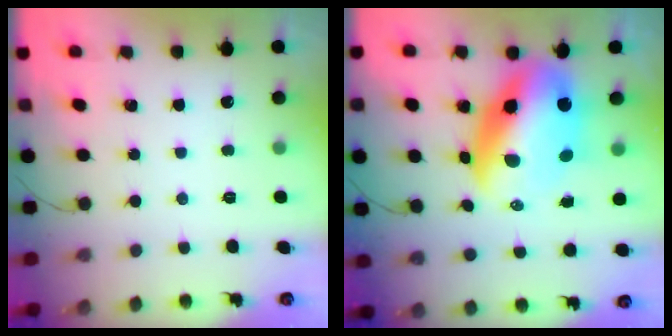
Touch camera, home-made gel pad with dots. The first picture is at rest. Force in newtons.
{"total": 15.5, "press": 15.0, "slide": 4.0}